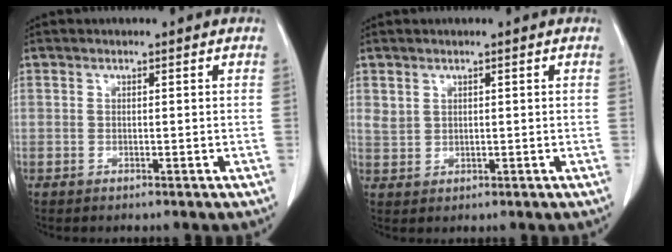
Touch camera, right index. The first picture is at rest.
{"total": 2.0, "force": [1.3, 1.5, 0.5], "torque": [-0.004, -0.001, 0.029]}